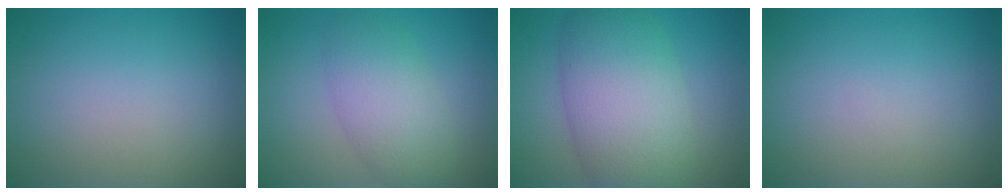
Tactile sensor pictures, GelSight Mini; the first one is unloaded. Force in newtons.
{"total": 4.9, "press": 4.9, "slide": 0.2}
{"total": 9.0, "press": 9.0, "slide": 0.6}
{"total": 0.0}